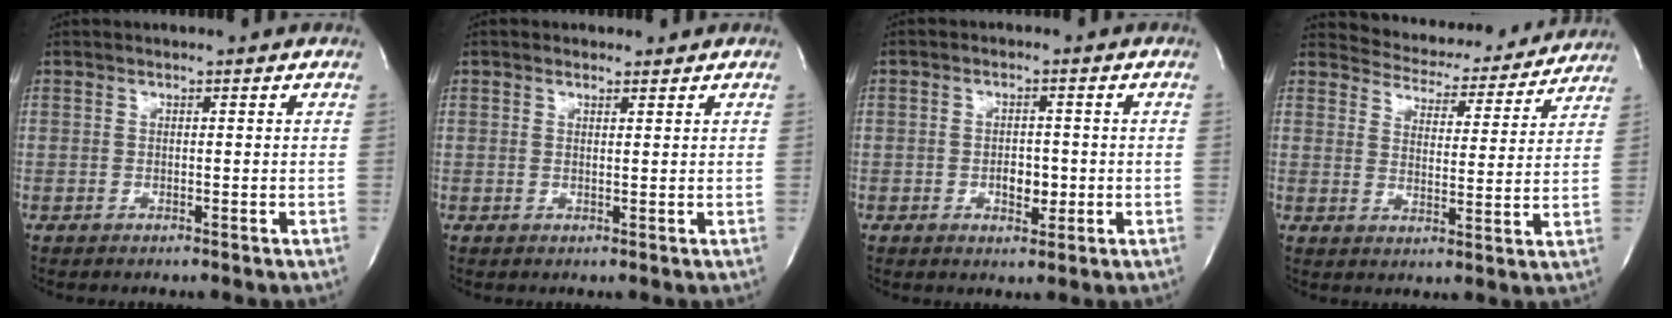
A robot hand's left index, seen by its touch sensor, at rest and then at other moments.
{"total": 1.1, "force": [0.9, 0.4, 0.6], "torque": [-0.019, -0.001, 0.013]}
{"total": 3.4, "force": [-0.7, 1.9, 2.7], "torque": [-0.039, 0.004, -0.006]}
{"total": 14.2, "force": [13.6, 3.6, 1.7], "torque": [-0.009, -0.007, 0.166]}